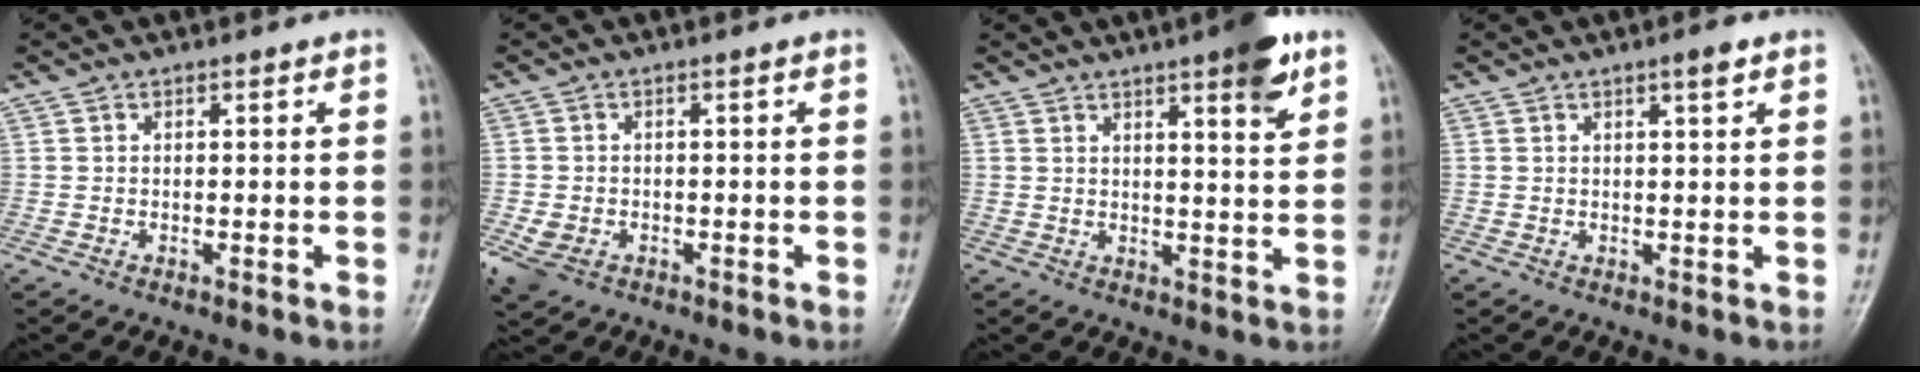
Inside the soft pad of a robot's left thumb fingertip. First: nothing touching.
{"total": 3.7, "force": [-1.5, 2.6, 2.1], "torque": [-0.052, 0.002, -0.020]}
{"total": 7.8, "force": [4.5, 1.4, 6.2], "torque": [-0.077, -0.022, 0.060]}
{"total": 2.2, "force": [1.3, 0.2, 1.7], "torque": [-0.027, -0.006, 0.020]}